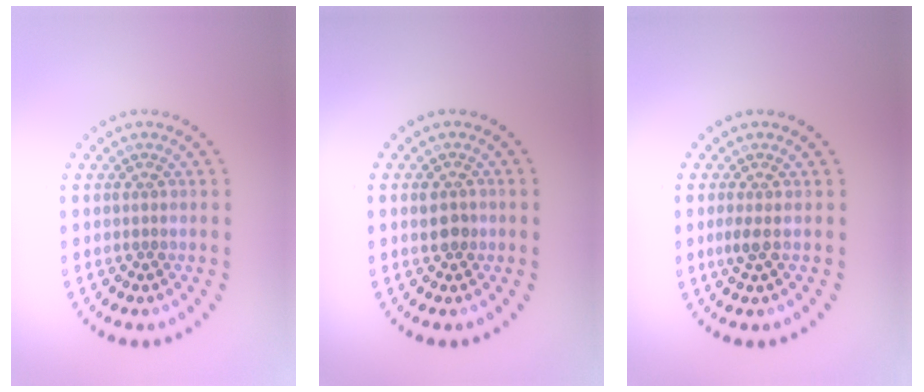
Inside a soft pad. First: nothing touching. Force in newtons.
{"total": 1.7, "press": 1.6, "slide": 0.3}
{"total": 1.1, "press": 1.0, "slide": 0.5}